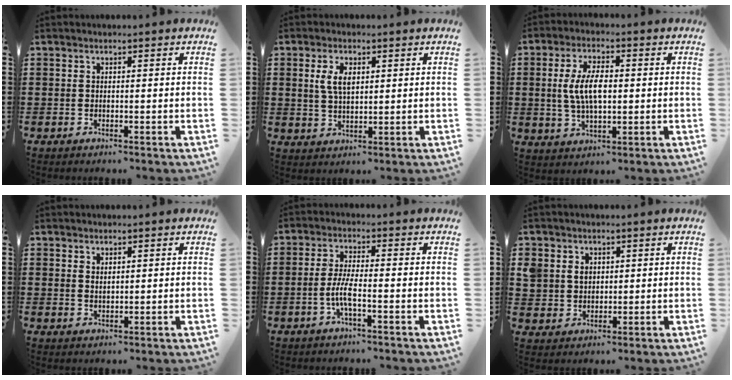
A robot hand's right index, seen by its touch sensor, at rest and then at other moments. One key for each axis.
{"total": 4.6, "fx": 1.2, "fy": 2.4, "fz": 3.7, "tx": -0.081, "ty": 0.011, "tz": 0.020}
{"total": 7.3, "fx": 0.3, "fy": 3.2, "fz": 6.6, "tx": -0.146, "ty": 0.003, "tz": -0.002}
{"total": 1.2, "fx": 1.0, "fy": 0.5, "fz": 0.3, "tx": -0.007, "ty": 0.004, "tz": 0.019}
{"total": 4.5, "fx": -1.6, "fy": 0.8, "fz": 4.1, "tx": -0.093, "ty": -0.005, "tz": -0.037}
{"total": 3.6, "fx": 1.6, "fy": 3.2, "fz": 0.9, "tx": -0.032, "ty": 0.015, "tz": 0.028}